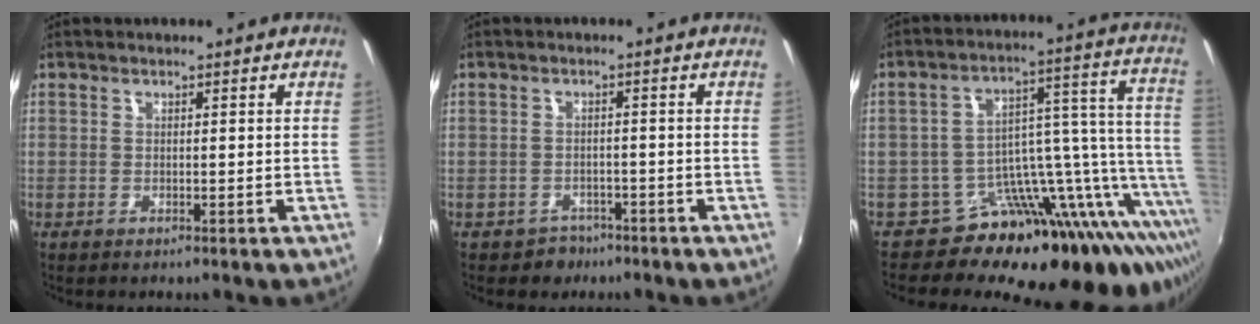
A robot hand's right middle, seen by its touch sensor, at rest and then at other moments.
{"total": 2.9, "force": [-1.8, 2.3, 0.2], "torque": [-0.013, 0.001, -0.024]}
{"total": 22.7, "force": [-16.2, 8.5, 13.5], "torque": [-0.140, 0.010, -0.248]}